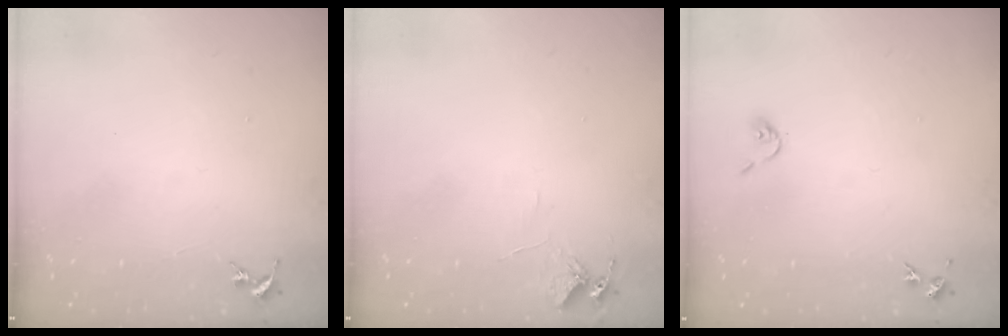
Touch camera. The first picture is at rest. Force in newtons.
{"total": 5.9, "press": 5.9, "slide": 0.6}
{"total": 4.7, "press": 4.7, "slide": 0.4}